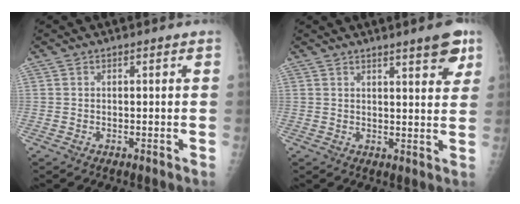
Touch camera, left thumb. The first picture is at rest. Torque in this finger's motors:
{"motor_torque": [0.07, 0.12, 0.11, -0.04, 0.08]}